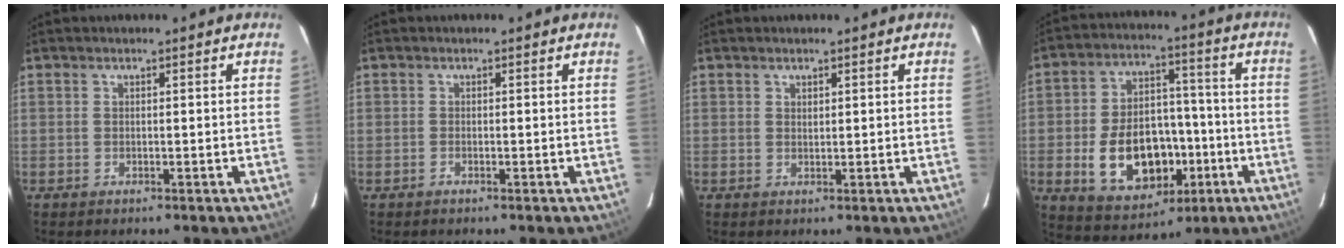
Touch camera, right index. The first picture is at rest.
{"total": 0.0}
{"total": 0.7, "force": [0.5, 0.4, 0.3], "torque": [-0.003, 0.001, 0.011]}
{"total": 16.7, "force": [-4.9, 10.9, 11.8], "torque": [-0.236, 0.017, -0.054]}